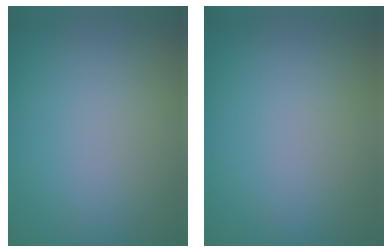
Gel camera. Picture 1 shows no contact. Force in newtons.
{"total": 0.0}